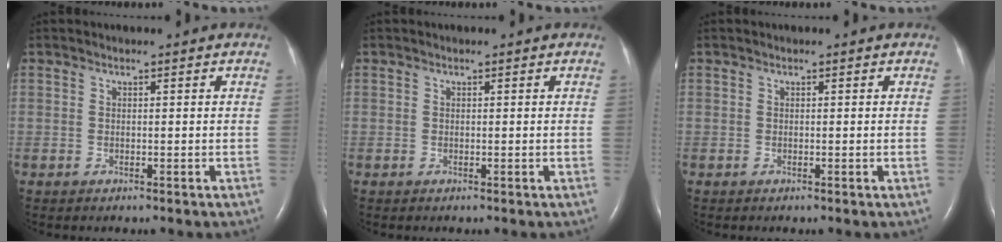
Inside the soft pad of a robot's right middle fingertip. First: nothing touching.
{"total": 0.0}
{"total": 0.0}